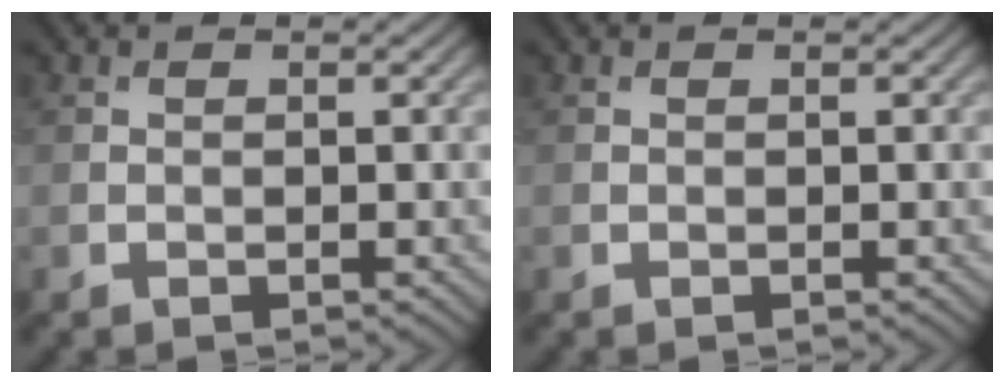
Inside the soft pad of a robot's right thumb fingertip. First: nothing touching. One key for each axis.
{"total": 0.0}